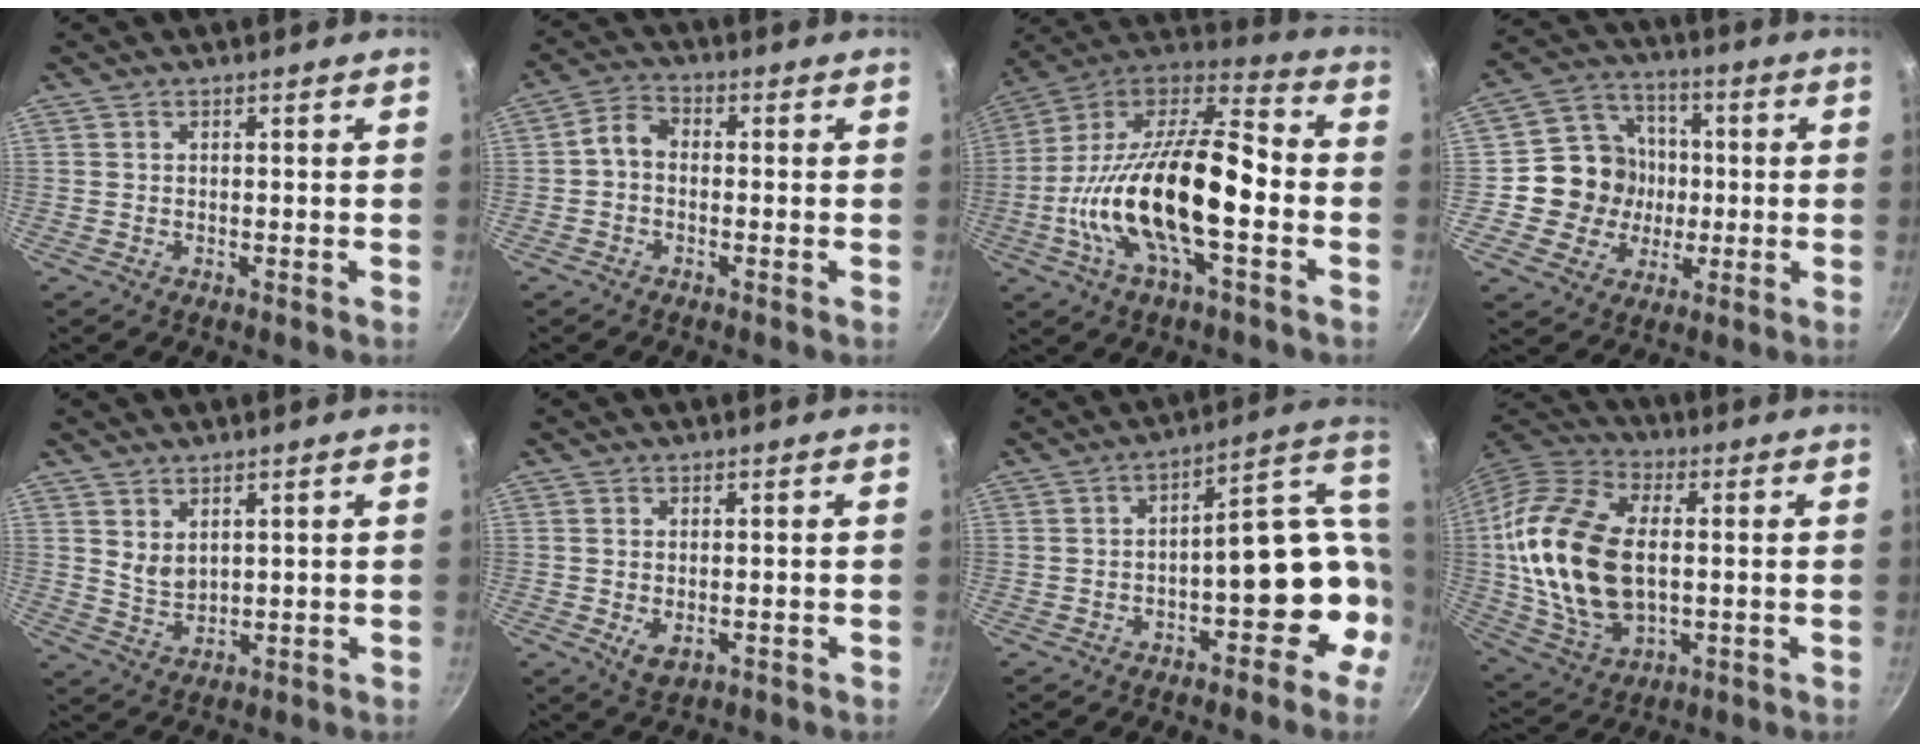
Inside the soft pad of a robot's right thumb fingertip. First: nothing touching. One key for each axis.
{"total": 4.2, "fx": -0.8, "fy": 3.0, "fz": 2.7, "tx": -0.052, "ty": 0.022, "tz": -0.029}
{"total": 24.1, "fx": -4.9, "fy": 9.5, "fz": 21.6, "tx": -0.391, "ty": 0.036, "tz": -0.105}
{"total": 12.7, "fx": -0.7, "fy": 12.0, "fz": 4.0, "tx": -0.032, "ty": 0.029, "tz": -0.021}
{"total": 3.9, "fx": 2.1, "fy": 2.4, "fz": 2.3, "tx": -0.036, "ty": -0.023, "tz": 0.048}
{"total": 3.6, "fx": -0.7, "fy": 2.1, "fz": 2.8, "tx": -0.047, "ty": -0.013, "tz": -0.006}
{"total": 15.3, "fx": -2.5, "fy": 8.5, "fz": 12.4, "tx": -0.078, "ty": 0.070, "tz": -0.023}
{"total": 22.2, "fx": 0.7, "fy": 13.5, "fz": 17.6, "tx": -0.337, "ty": 0.010, "tz": 0.015}